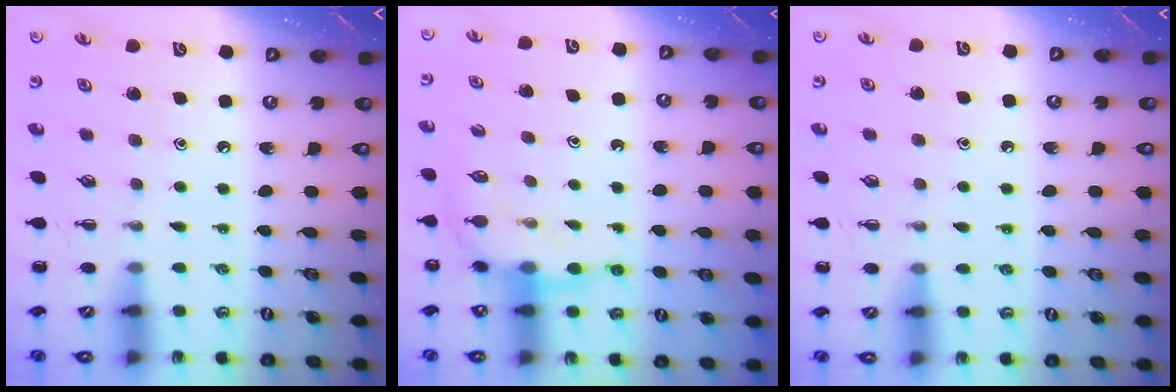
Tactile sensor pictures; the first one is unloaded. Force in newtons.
{"total": 7.5, "press": 7.5, "slide": 0.7}
{"total": 6.3, "press": 6.0, "slide": 1.9}